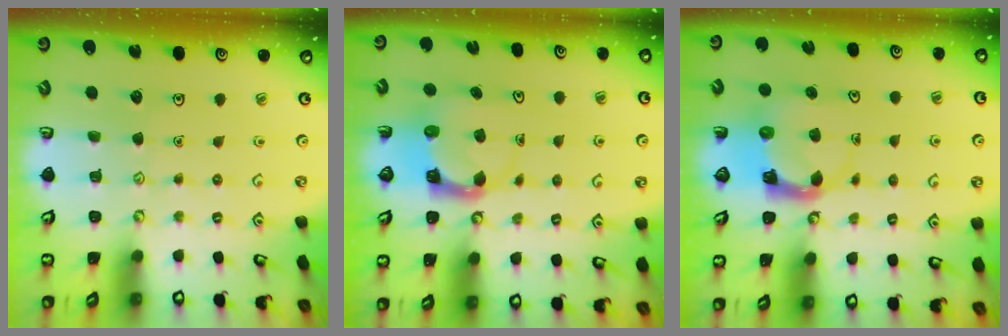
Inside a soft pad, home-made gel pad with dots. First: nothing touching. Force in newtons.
{"total": 4.0, "press": 4.0, "slide": 0.4}
{"total": 4.8, "press": 4.7, "slide": 1.0}